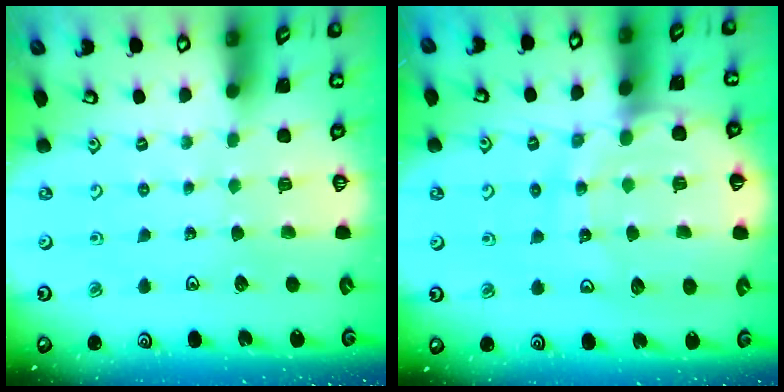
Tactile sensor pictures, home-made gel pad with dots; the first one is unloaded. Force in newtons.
{"total": 13.4, "press": 13.3, "slide": 1.4}